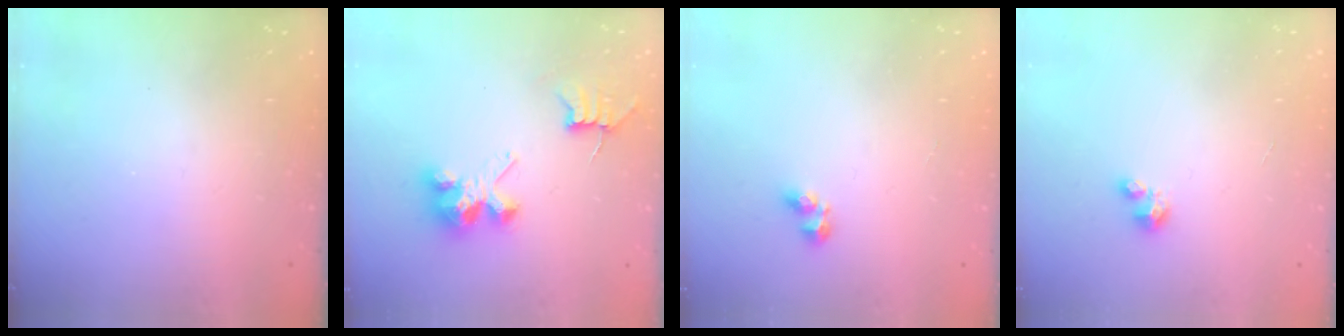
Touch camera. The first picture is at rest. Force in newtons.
{"total": 8.3, "press": 8.3, "slide": 0.9}
{"total": 3.3, "press": 3.1, "slide": 1.3}
{"total": 2.6, "press": 2.6, "slide": 0.2}